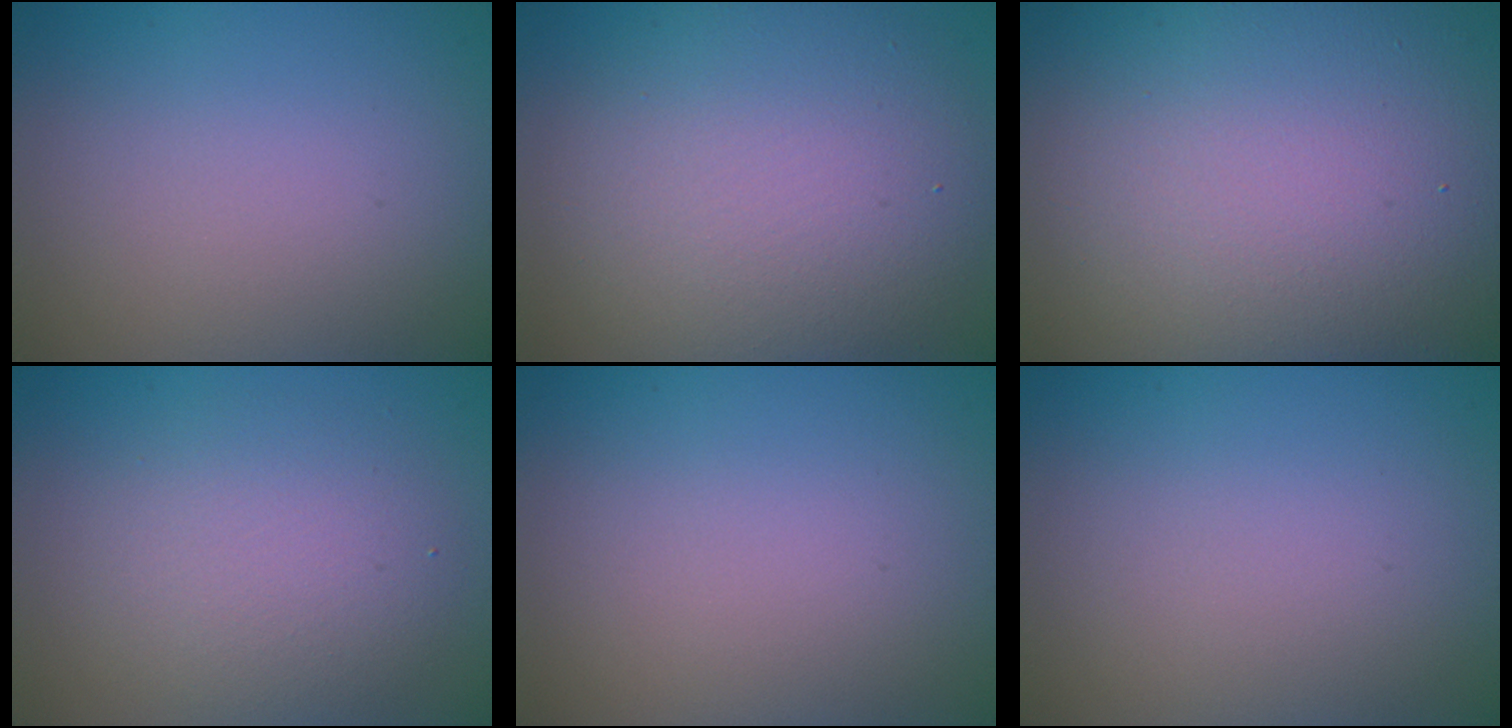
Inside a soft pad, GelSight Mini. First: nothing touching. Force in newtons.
{"total": 8.5, "press": 8.5, "slide": 0.5}
{"total": 19.2, "press": 19.2, "slide": 0.7}
{"total": 4.0, "press": 4.0, "slide": 0.3}
{"total": 0.0}
{"total": 0.0}